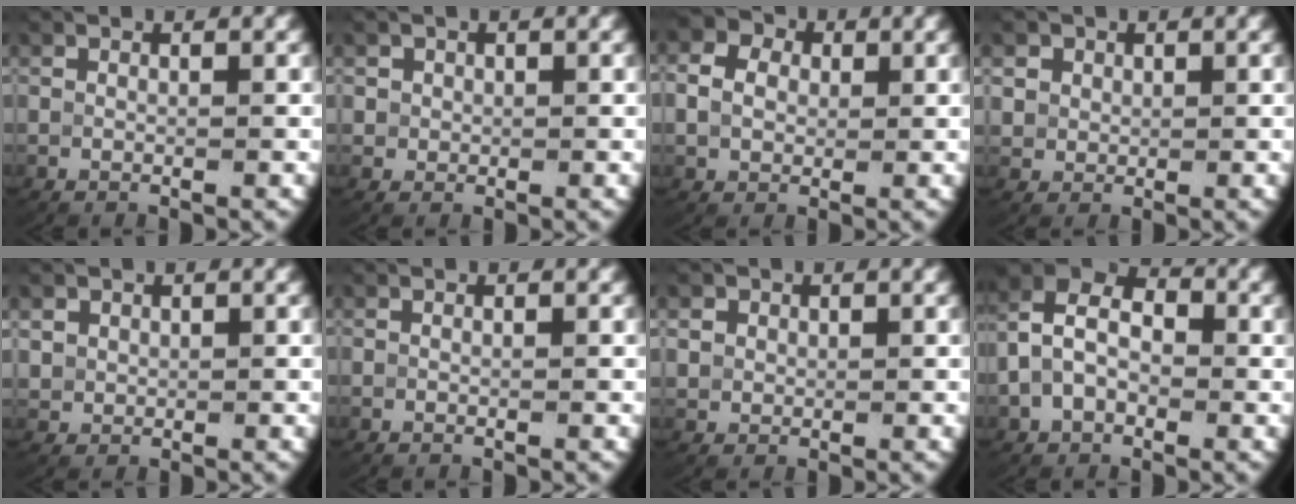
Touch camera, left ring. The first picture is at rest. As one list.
[{"total": 2.2, "force": [0.6, 2.0, 0.7], "torque": [-0.018, -0.001, 0.011]}, {"total": 5.3, "force": [1.6, 4.3, 2.5], "torque": [-0.053, 0.006, 0.019]}, {"total": 3.3, "force": [1.1, 2.8, 1.2], "torque": [-0.038, -0.009, 0.026]}, {"total": 2.1, "force": [0.8, 1.8, 0.8], "torque": [-0.030, -0.009, 0.025]}, {"total": 0.0}, {"total": 2.4, "force": [0.7, 2.1, 0.9], "torque": [-0.029, -0.007, 0.019]}, {"total": 9.2, "force": [1.5, 7.3, 5.4], "torque": [-0.105, 0.004, 0.008]}]